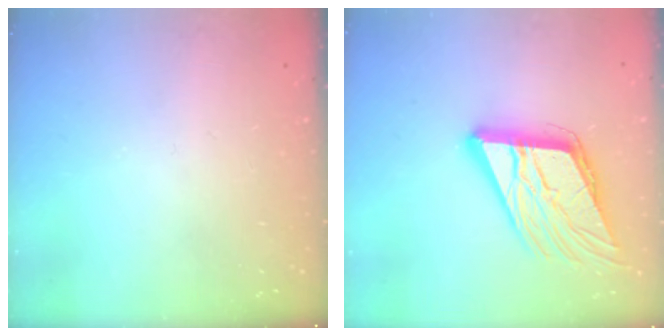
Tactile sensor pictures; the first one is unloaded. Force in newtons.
{"total": 18.7, "press": 18.4, "slide": 3.2}